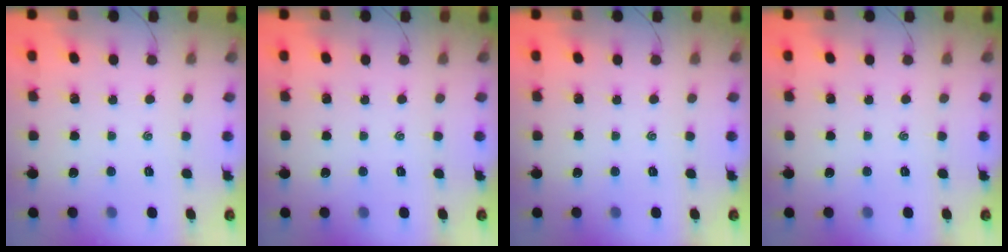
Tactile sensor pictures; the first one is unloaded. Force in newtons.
{"total": 0.0}
{"total": 0.0}
{"total": 0.0}